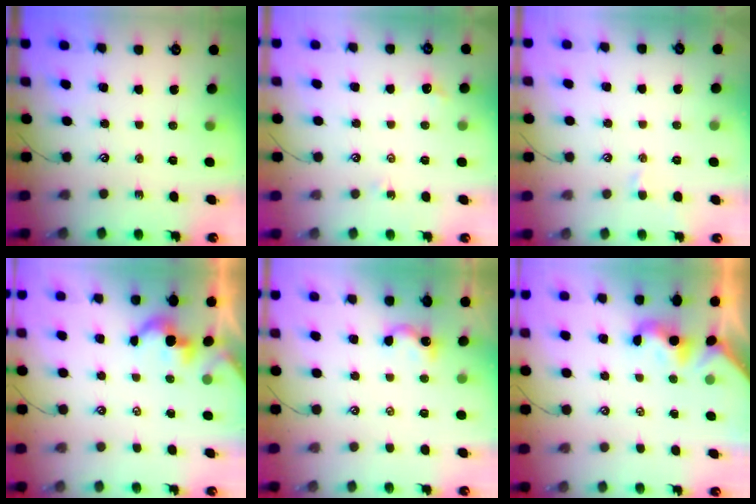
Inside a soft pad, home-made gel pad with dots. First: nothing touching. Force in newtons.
{"total": 2.4, "press": 2.3, "slide": 0.6}
{"total": 1.4, "press": 1.3, "slide": 0.4}
{"total": 2.4, "press": 2.4, "slide": 0.2}
{"total": 3.0, "press": 3.0, "slide": 0.3}
{"total": 2.1, "press": 2.0, "slide": 0.5}